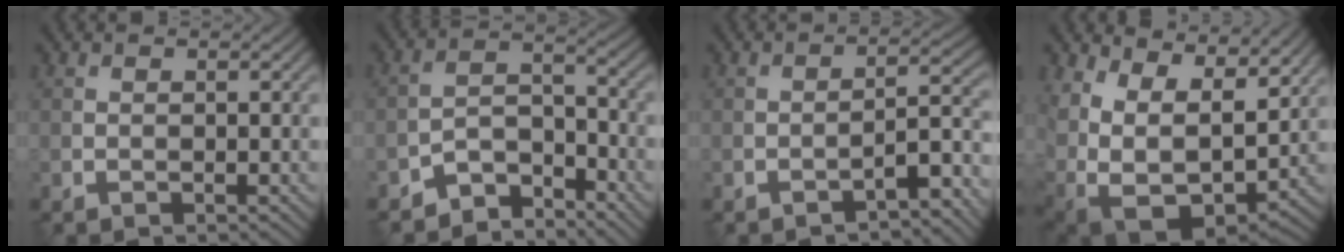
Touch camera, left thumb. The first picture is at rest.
{"total": 5.8, "force": [-5.1, 2.1, 1.9], "torque": [-0.028, 0.005, -0.108]}
{"total": 4.5, "force": [-3.4, 0.7, 2.8], "torque": [-0.037, 0.018, -0.055]}
{"total": 16.4, "force": [5.5, 11.1, 10.7], "torque": [-0.228, -0.008, 0.121]}